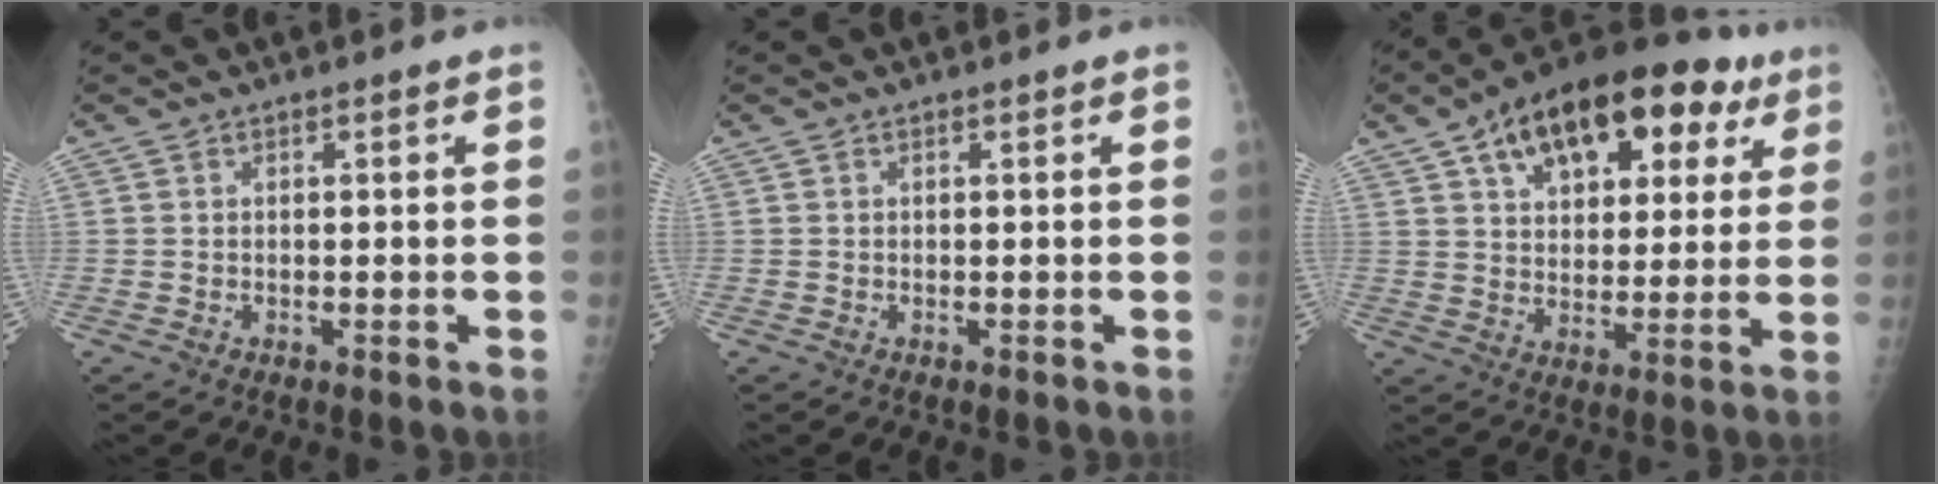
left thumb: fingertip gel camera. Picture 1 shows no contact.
{"total": 0.0}
{"total": 22.4, "force": [10.8, 12.4, 15.2], "torque": [-0.191, 0.005, 0.162]}